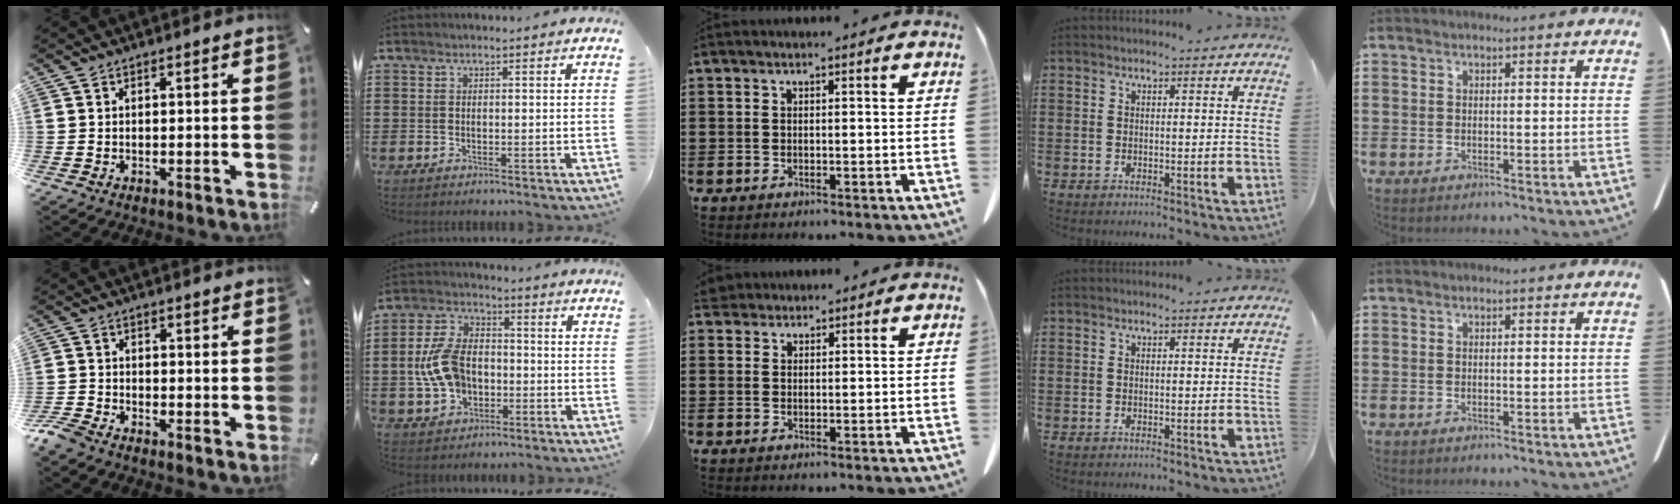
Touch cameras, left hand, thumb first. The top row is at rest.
{"thumb": {"total": 3.6, "force": [-3.1, 1.4, 1.2], "torque": [-0.046, 0.007, -0.066]}, "index": {"total": 9.6, "force": [-1.5, 6.6, 6.8], "torque": [-0.166, 0.010, -0.031]}, "middle": {"total": 2.1, "force": [1.8, 1.0, 0.4], "torque": [-0.016, 0.006, 0.036]}}